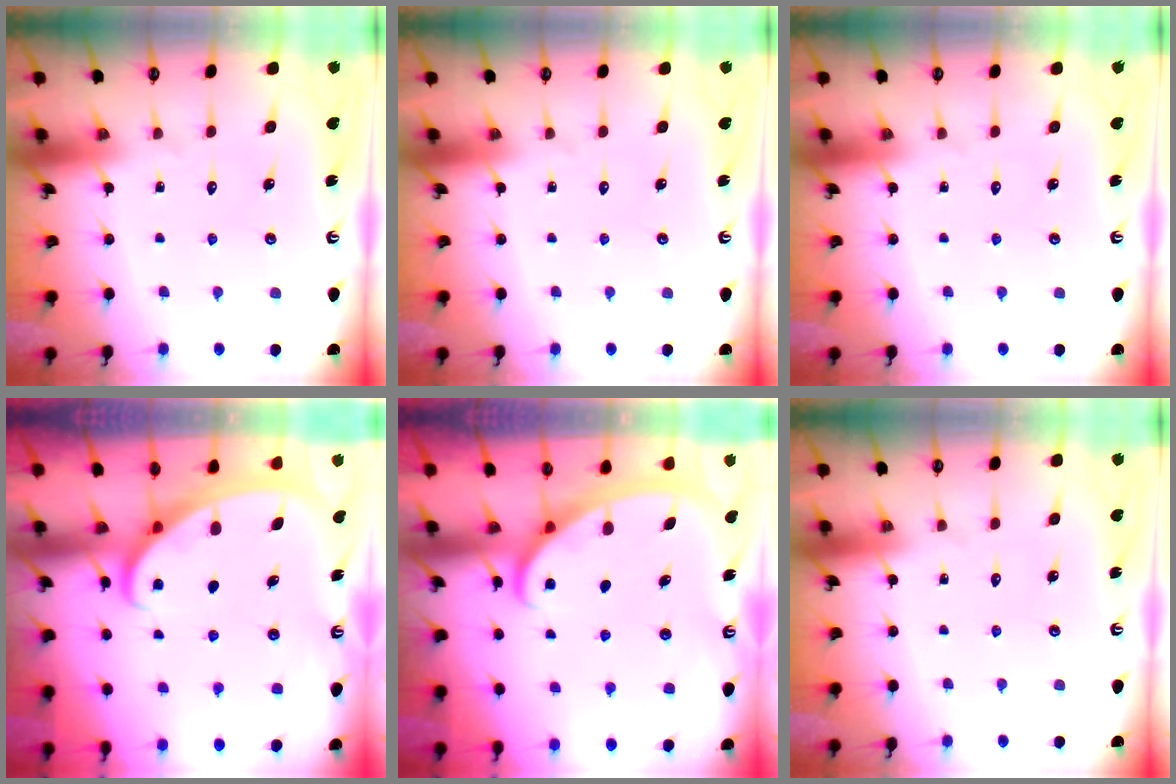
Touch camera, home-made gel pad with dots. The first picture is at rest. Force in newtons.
{"total": 0.0}
{"total": 0.0}
{"total": 2.5, "press": 2.5, "slide": 0.3}
{"total": 3.0, "press": 3.0, "slide": 0.3}
{"total": 0.0}